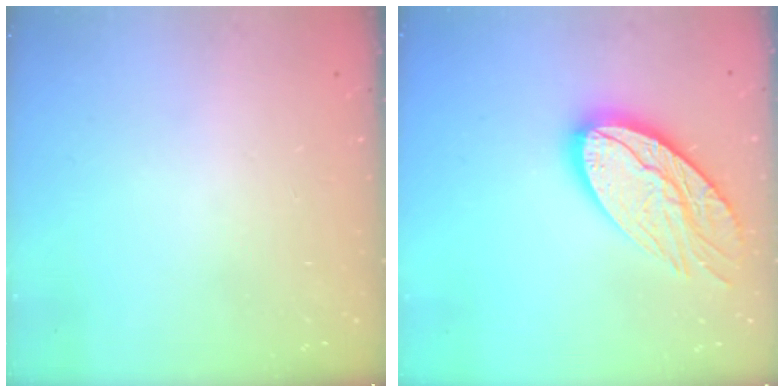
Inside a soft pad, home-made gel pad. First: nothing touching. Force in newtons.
{"total": 15.8, "press": 15.7, "slide": 1.1}